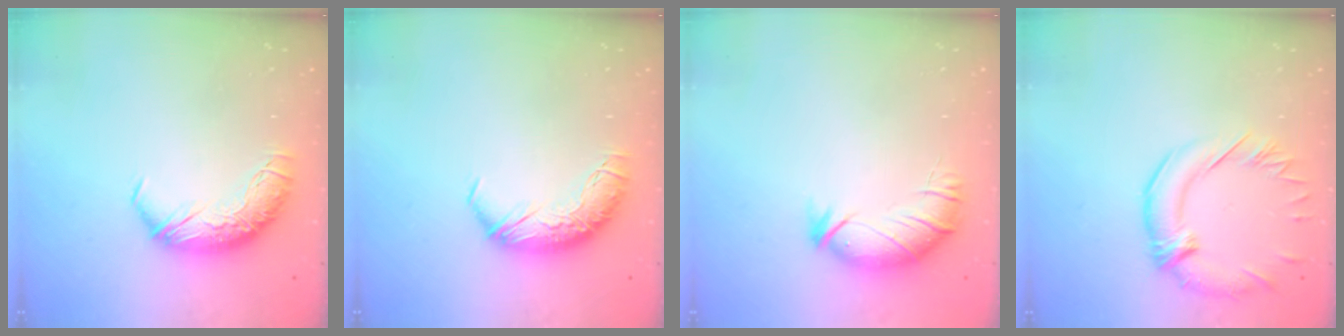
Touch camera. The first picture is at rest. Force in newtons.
{"total": 0.0}
{"total": 3.1, "press": 2.5, "slide": 1.9}
{"total": 2.7, "press": 2.2, "slide": 1.5}